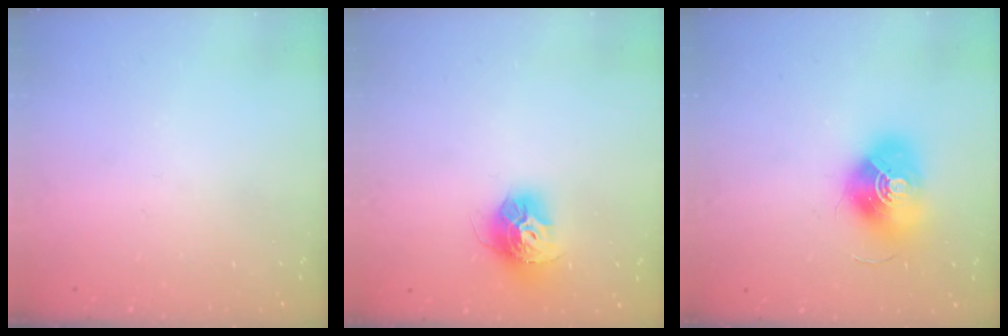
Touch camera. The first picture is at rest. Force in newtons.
{"total": 12.8, "press": 12.8, "slide": 1.1}
{"total": 16.2, "press": 16.2, "slide": 0.5}